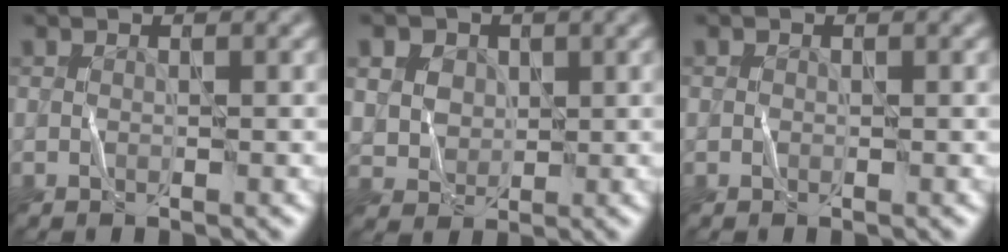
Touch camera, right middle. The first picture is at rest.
{"total": 4.2, "force": [2.4, 3.3, 1.1], "torque": [-0.055, 0.017, 0.045]}
{"total": 0.0}